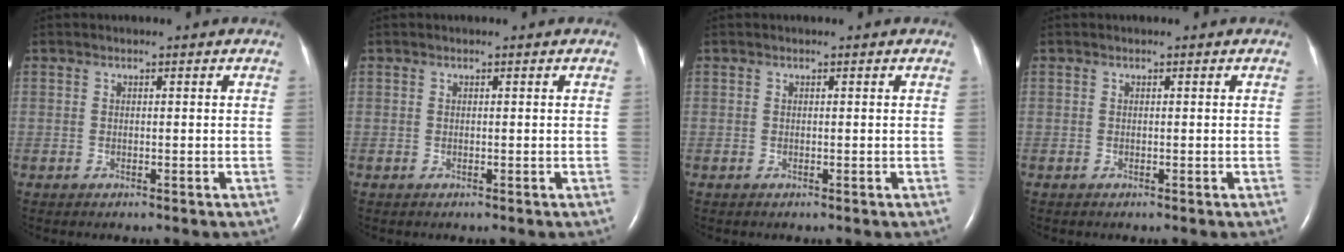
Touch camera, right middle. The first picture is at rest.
{"total": 0.0}
{"total": 0.0}
{"total": 0.0}